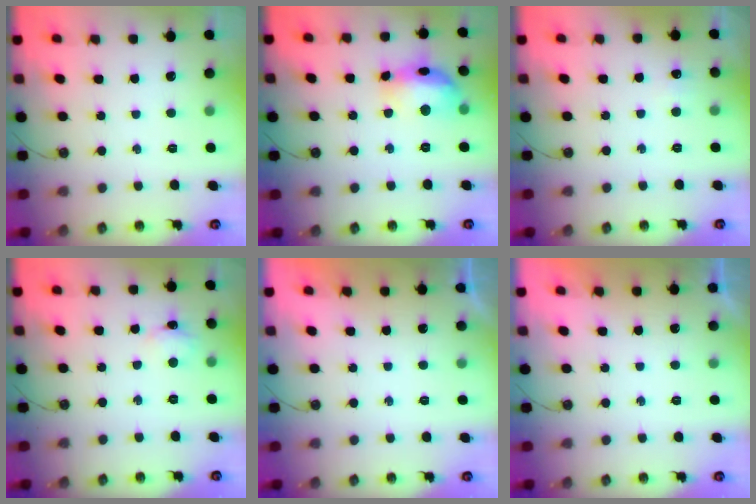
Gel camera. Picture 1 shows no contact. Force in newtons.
{"total": 15.0, "press": 15.0, "slide": 1.3}
{"total": 3.7, "press": 3.7, "slide": 0.5}
{"total": 5.3, "press": 5.3, "slide": 0.8}
{"total": 0.0}
{"total": 0.0}